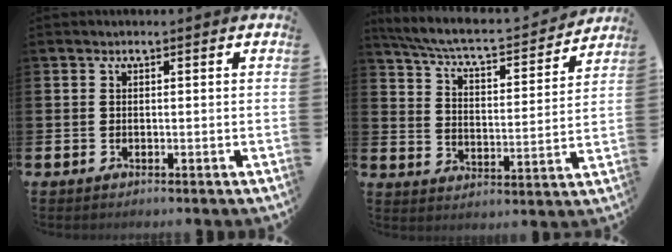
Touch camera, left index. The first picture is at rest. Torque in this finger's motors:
{"motor_torque": [0.13, -0.43, 0.09, 0.03]}